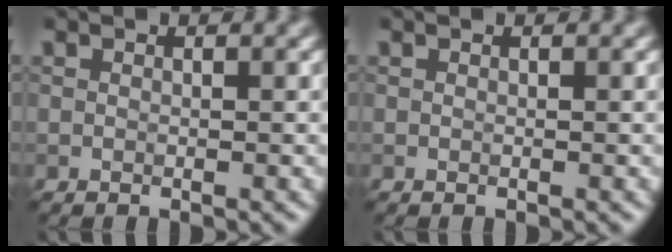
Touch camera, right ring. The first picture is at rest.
{"total": 0.0}